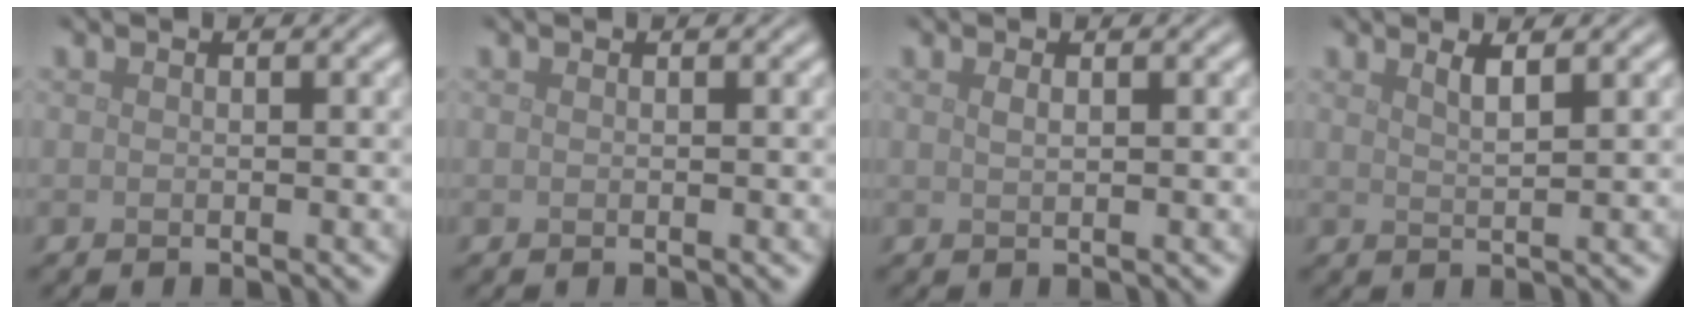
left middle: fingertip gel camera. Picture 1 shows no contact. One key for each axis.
{"total": 0.0}
{"total": 0.8, "fx": 0.4, "fy": 0.2, "fz": 0.6, "tx": -0.011, "ty": 0.001, "tz": 0.006}
{"total": 2.0, "fx": 1.2, "fy": 0.5, "fz": 1.5, "tx": -0.017, "ty": 0.003, "tz": 0.016}